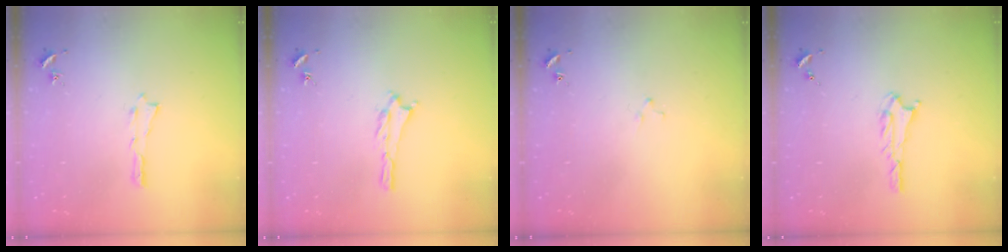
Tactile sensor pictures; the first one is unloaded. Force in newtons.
{"total": 1.4, "press": 1.4, "slide": 0.3}
{"total": 1.5, "press": 1.5, "slide": 0.2}
{"total": 1.8, "press": 1.8, "slide": 0.2}